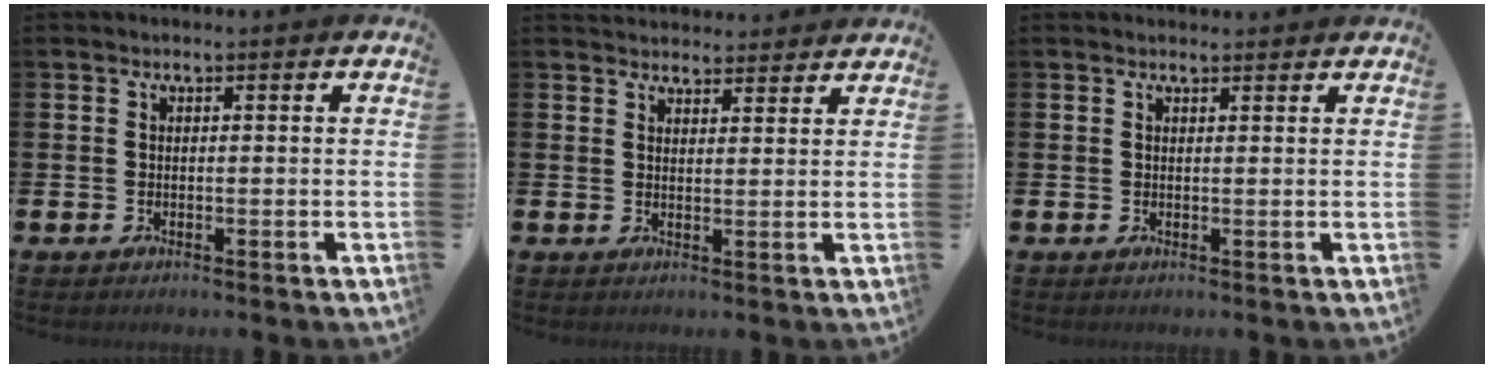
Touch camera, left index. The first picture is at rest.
{"total": 3.2, "force": [3.1, 0.7, -0.2], "torque": [0.009, -0.019, 0.055]}
{"total": 0.9, "force": [0.8, 0.2, 0.1], "torque": [0.006, 0.000, 0.014]}